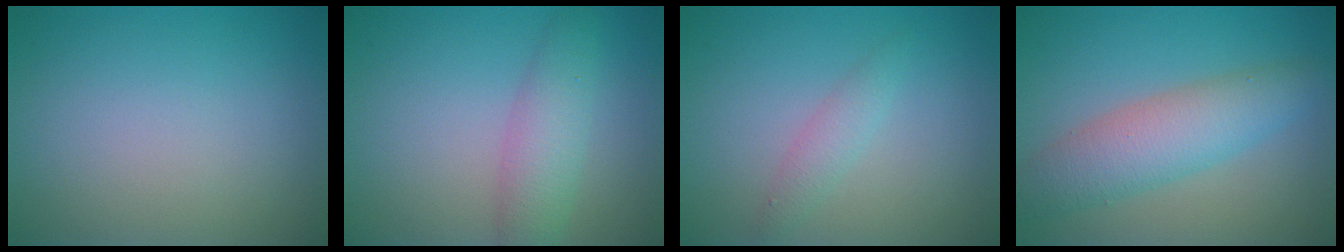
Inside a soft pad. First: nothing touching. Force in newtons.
{"total": 3.5, "press": 3.5, "slide": 0.1}
{"total": 1.6, "press": 1.6, "slide": 0.1}
{"total": 5.3, "press": 5.3, "slide": 0.1}